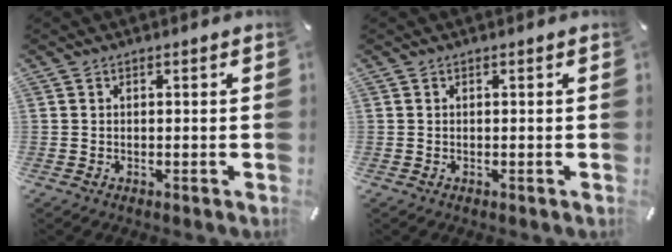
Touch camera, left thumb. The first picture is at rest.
{"total": 0.0}